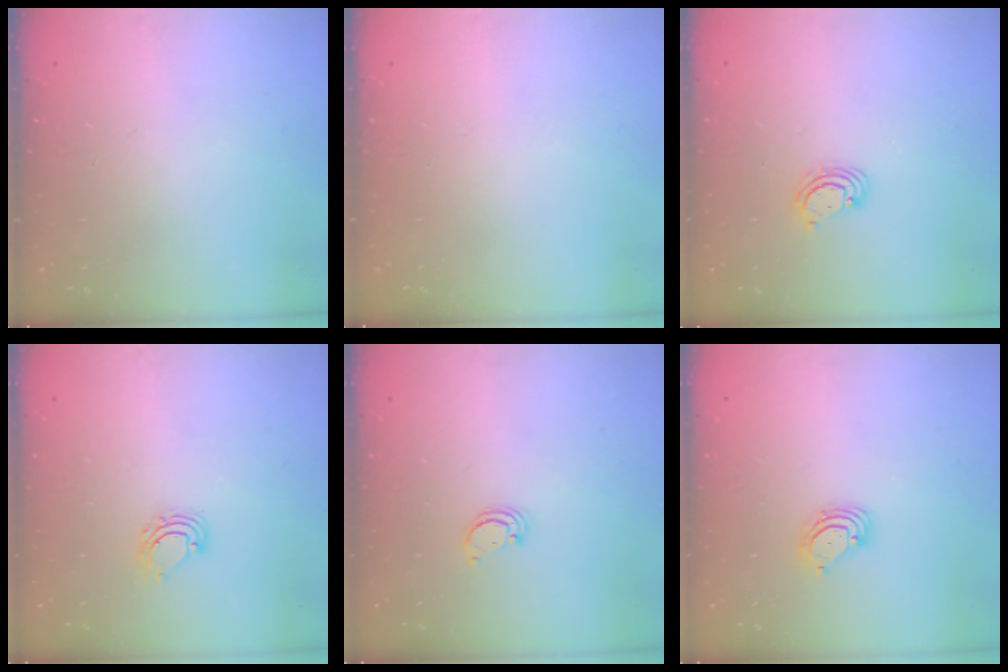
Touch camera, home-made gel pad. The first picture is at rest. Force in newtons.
{"total": 0.0}
{"total": 2.9, "press": 2.9, "slide": 0.3}
{"total": 4.0, "press": 4.0, "slide": 0.2}
{"total": 2.4, "press": 2.4, "slide": 0.2}
{"total": 3.4, "press": 3.4, "slide": 0.3}